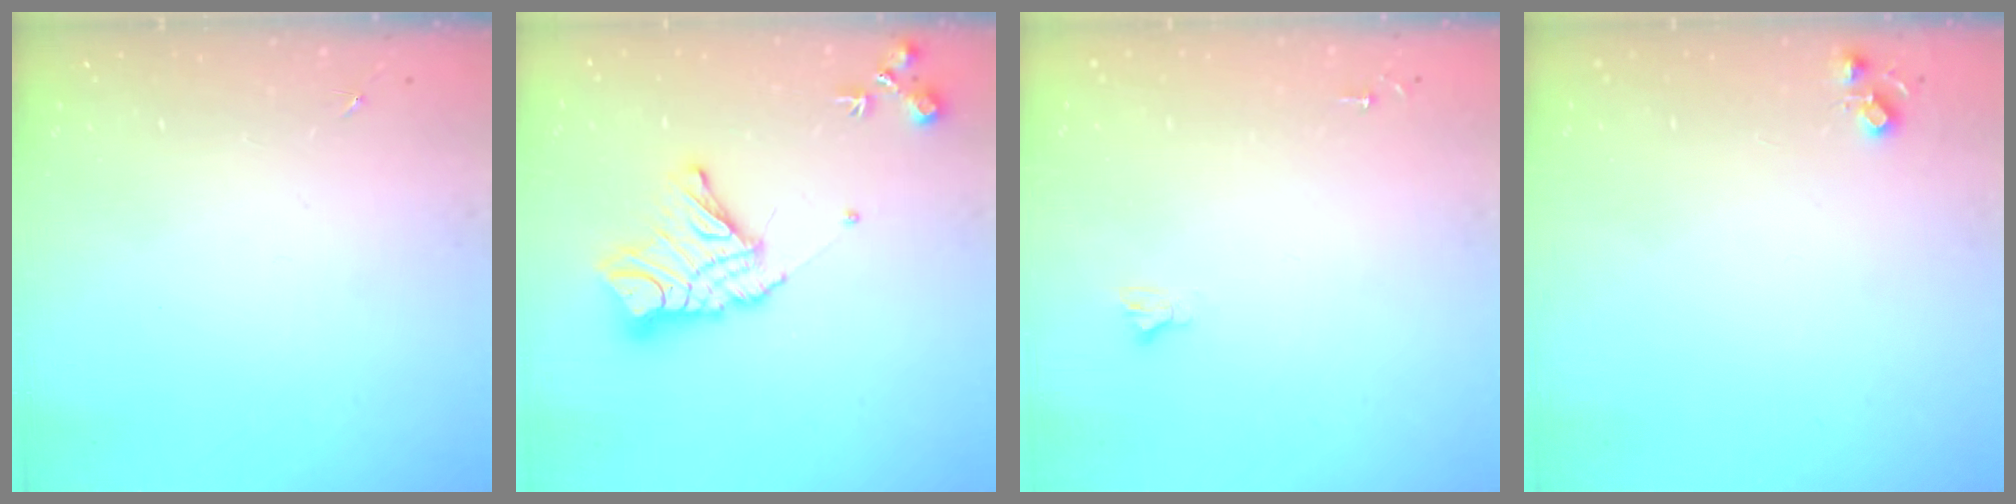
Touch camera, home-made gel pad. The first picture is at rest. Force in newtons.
{"total": 15.8, "press": 15.7, "slide": 1.4}
{"total": 2.4, "press": 2.4, "slide": 0.2}
{"total": 5.1, "press": 5.1, "slide": 0.7}